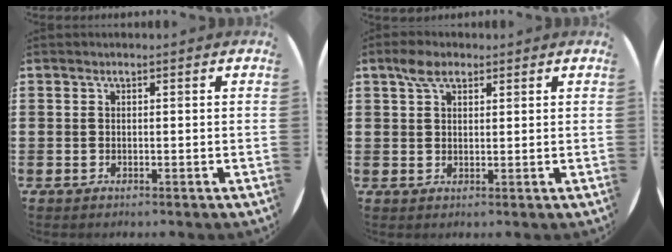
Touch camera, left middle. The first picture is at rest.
{"total": 3.6, "force": [2.5, 1.8, 1.9], "torque": [-0.034, 0.005, 0.044]}